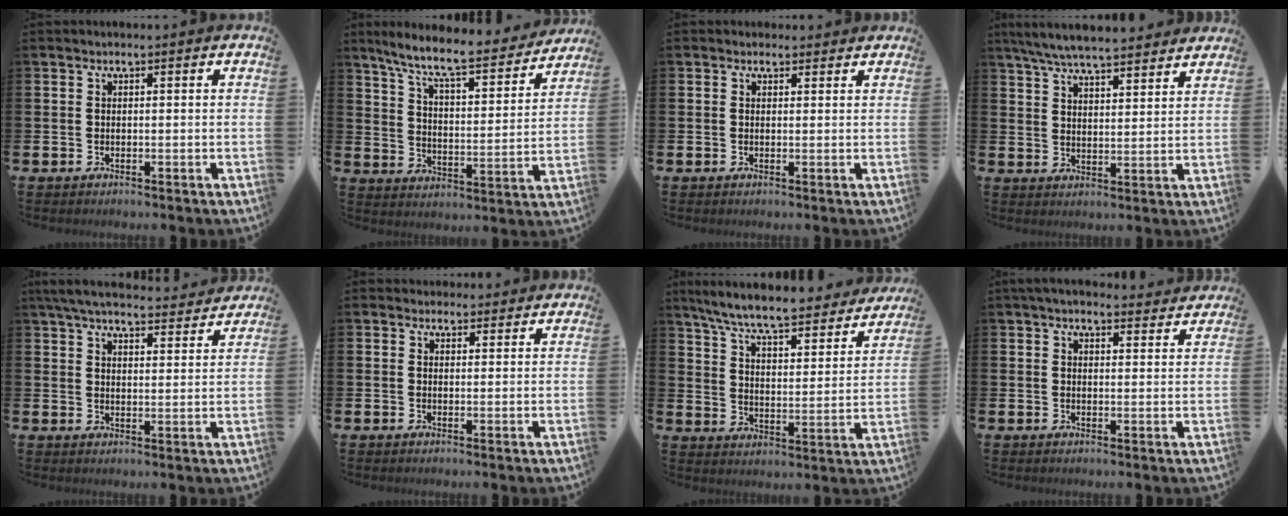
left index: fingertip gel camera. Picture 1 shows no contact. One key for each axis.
{"total": 9.0, "fx": 8.0, "fy": 1.2, "fz": 4.1, "tx": -0.107, "ty": -0.053, "tz": 0.133}
{"total": 1.1, "fx": 1.0, "fy": 0.6, "fz": 0.1, "tx": 0.008, "ty": 0.003, "tz": 0.015}
{"total": 7.0, "fx": 6.7, "fy": 0.6, "fz": 2.0, "tx": -0.064, "ty": -0.028, "tz": 0.122}
{"total": 6.4, "fx": 6.1, "fy": 1.2, "fz": 1.6, "tx": -0.051, "ty": -0.036, "tz": 0.109}
{"total": 2.3, "fx": 2.1, "fy": 0.8, "fz": -0.1, "tx": 0.015, "ty": -0.011, "tz": 0.036}
{"total": 8.1, "fx": 7.4, "fy": 0.7, "fz": 3.4, "tx": -0.100, "ty": -0.051, "tz": 0.124}
{"total": 4.0, "fx": 3.7, "fy": 0.9, "fz": 1.2, "tx": -0.019, "ty": -0.015, "tz": 0.066}